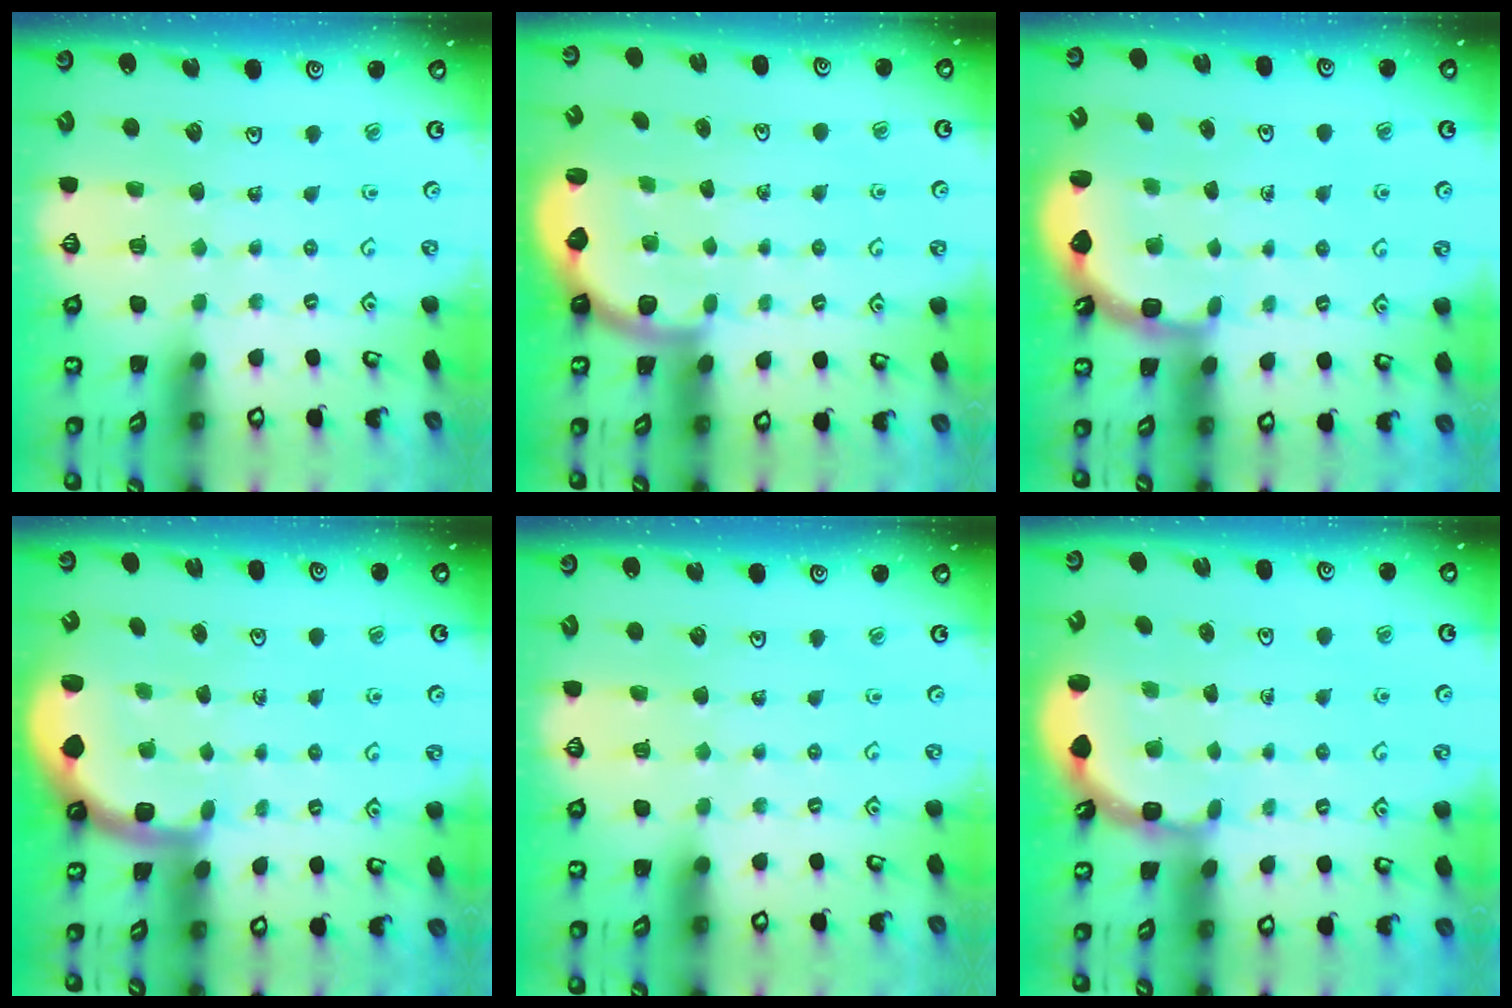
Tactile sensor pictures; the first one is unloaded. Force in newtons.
{"total": 2.3, "press": 1.9, "slide": 1.3}
{"total": 2.5, "press": 2.1, "slide": 1.3}
{"total": 1.7, "press": 1.7, "slide": 0.3}
{"total": 0.0}
{"total": 2.1, "press": 1.9, "slide": 0.9}